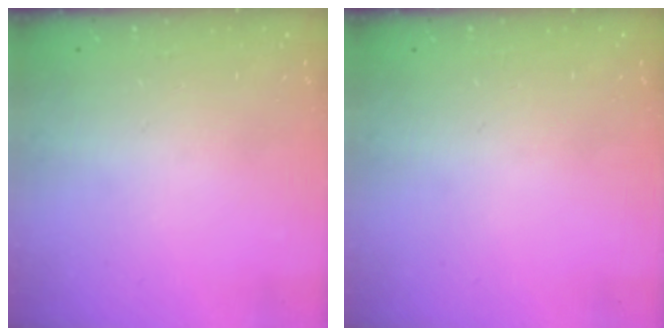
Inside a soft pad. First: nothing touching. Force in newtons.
{"total": 0.0}